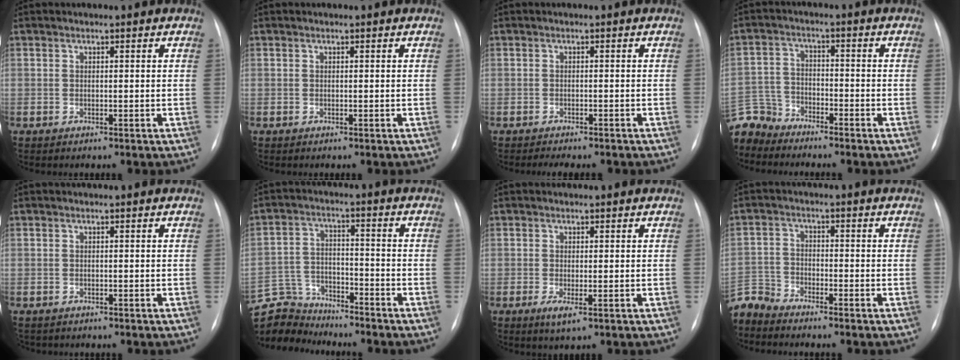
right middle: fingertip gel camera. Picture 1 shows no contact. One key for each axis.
{"total": 0.0}
{"total": 5.4, "fx": -4.7, "fy": 1.5, "fz": 2.2, "tx": -0.025, "ty": -0.001, "tz": -0.059}
{"total": 7.4, "fx": -7.0, "fy": 2.4, "fz": -0.3, "tx": 0.000, "ty": 0.006, "tz": -0.143}
{"total": 1.8, "fx": -1.5, "fy": 1.0, "fz": 0.3, "tx": -0.006, "ty": 0.000, "tz": -0.018}
{"total": 10.6, "fx": -10.2, "fy": 2.6, "fz": 0.1, "tx": -0.013, "ty": 0.021, "tz": -0.191}
{"total": 2.4, "fx": -0.9, "fy": 0.5, "fz": 2.2, "tx": -0.037, "ty": -0.007, "tz": -0.011}
{"total": 5.1, "fx": -5.1, "fy": 0.5, "fz": -0.2, "tx": 0.003, "ty": -0.003, "tz": -0.102}